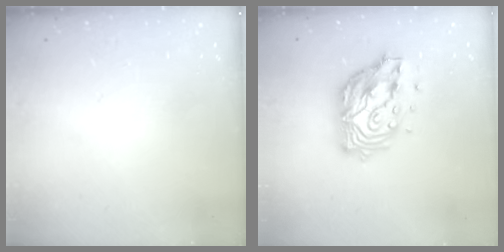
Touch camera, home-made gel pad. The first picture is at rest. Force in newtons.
{"total": 14.1, "press": 14.0, "slide": 1.3}